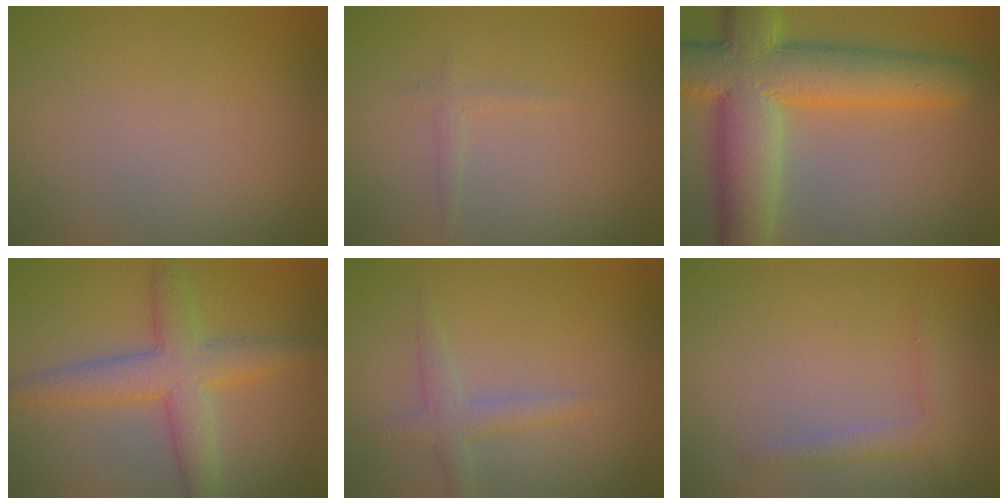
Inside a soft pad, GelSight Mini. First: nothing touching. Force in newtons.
{"total": 0.7, "press": 0.7, "slide": 0.1}
{"total": 11.1, "press": 11.1, "slide": 0.4}
{"total": 5.2, "press": 5.2, "slide": 0.2}
{"total": 1.9, "press": 1.9, "slide": 0.0}
{"total": 1.6, "press": 1.6, "slide": 0.0}